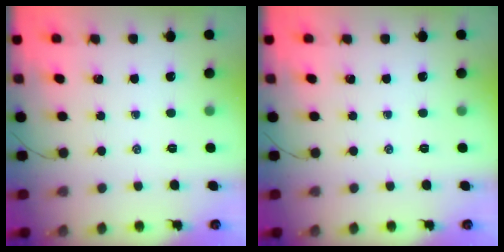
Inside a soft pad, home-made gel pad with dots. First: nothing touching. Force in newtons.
{"total": 0.0}